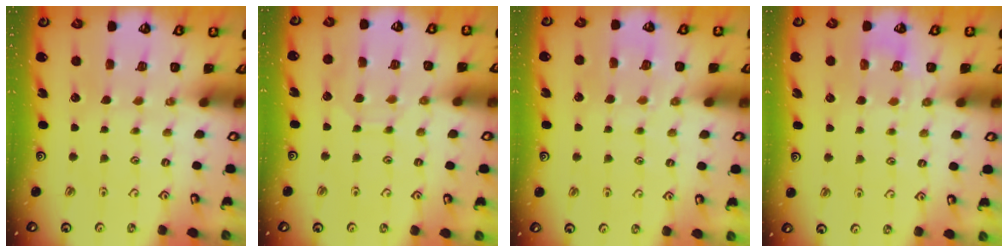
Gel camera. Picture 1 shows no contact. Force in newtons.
{"total": 5.8, "press": 5.8, "slide": 0.6}
{"total": 6.3, "press": 6.2, "slide": 0.6}
{"total": 4.7, "press": 4.6, "slide": 1.2}